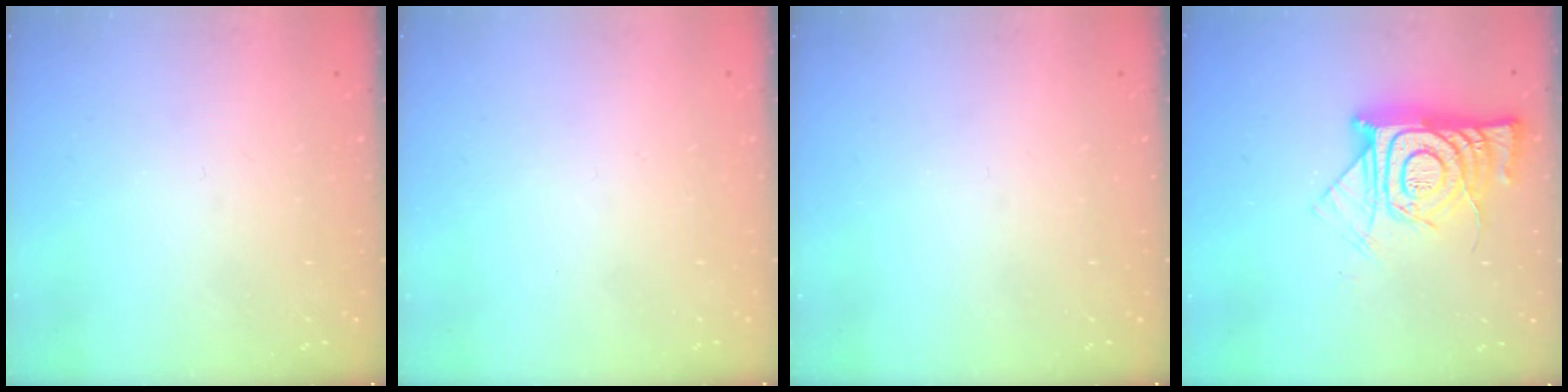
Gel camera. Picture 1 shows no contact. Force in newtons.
{"total": 1.7, "press": 1.7, "slide": 0.1}
{"total": 0.0}
{"total": 15.9, "press": 15.8, "slide": 1.6}